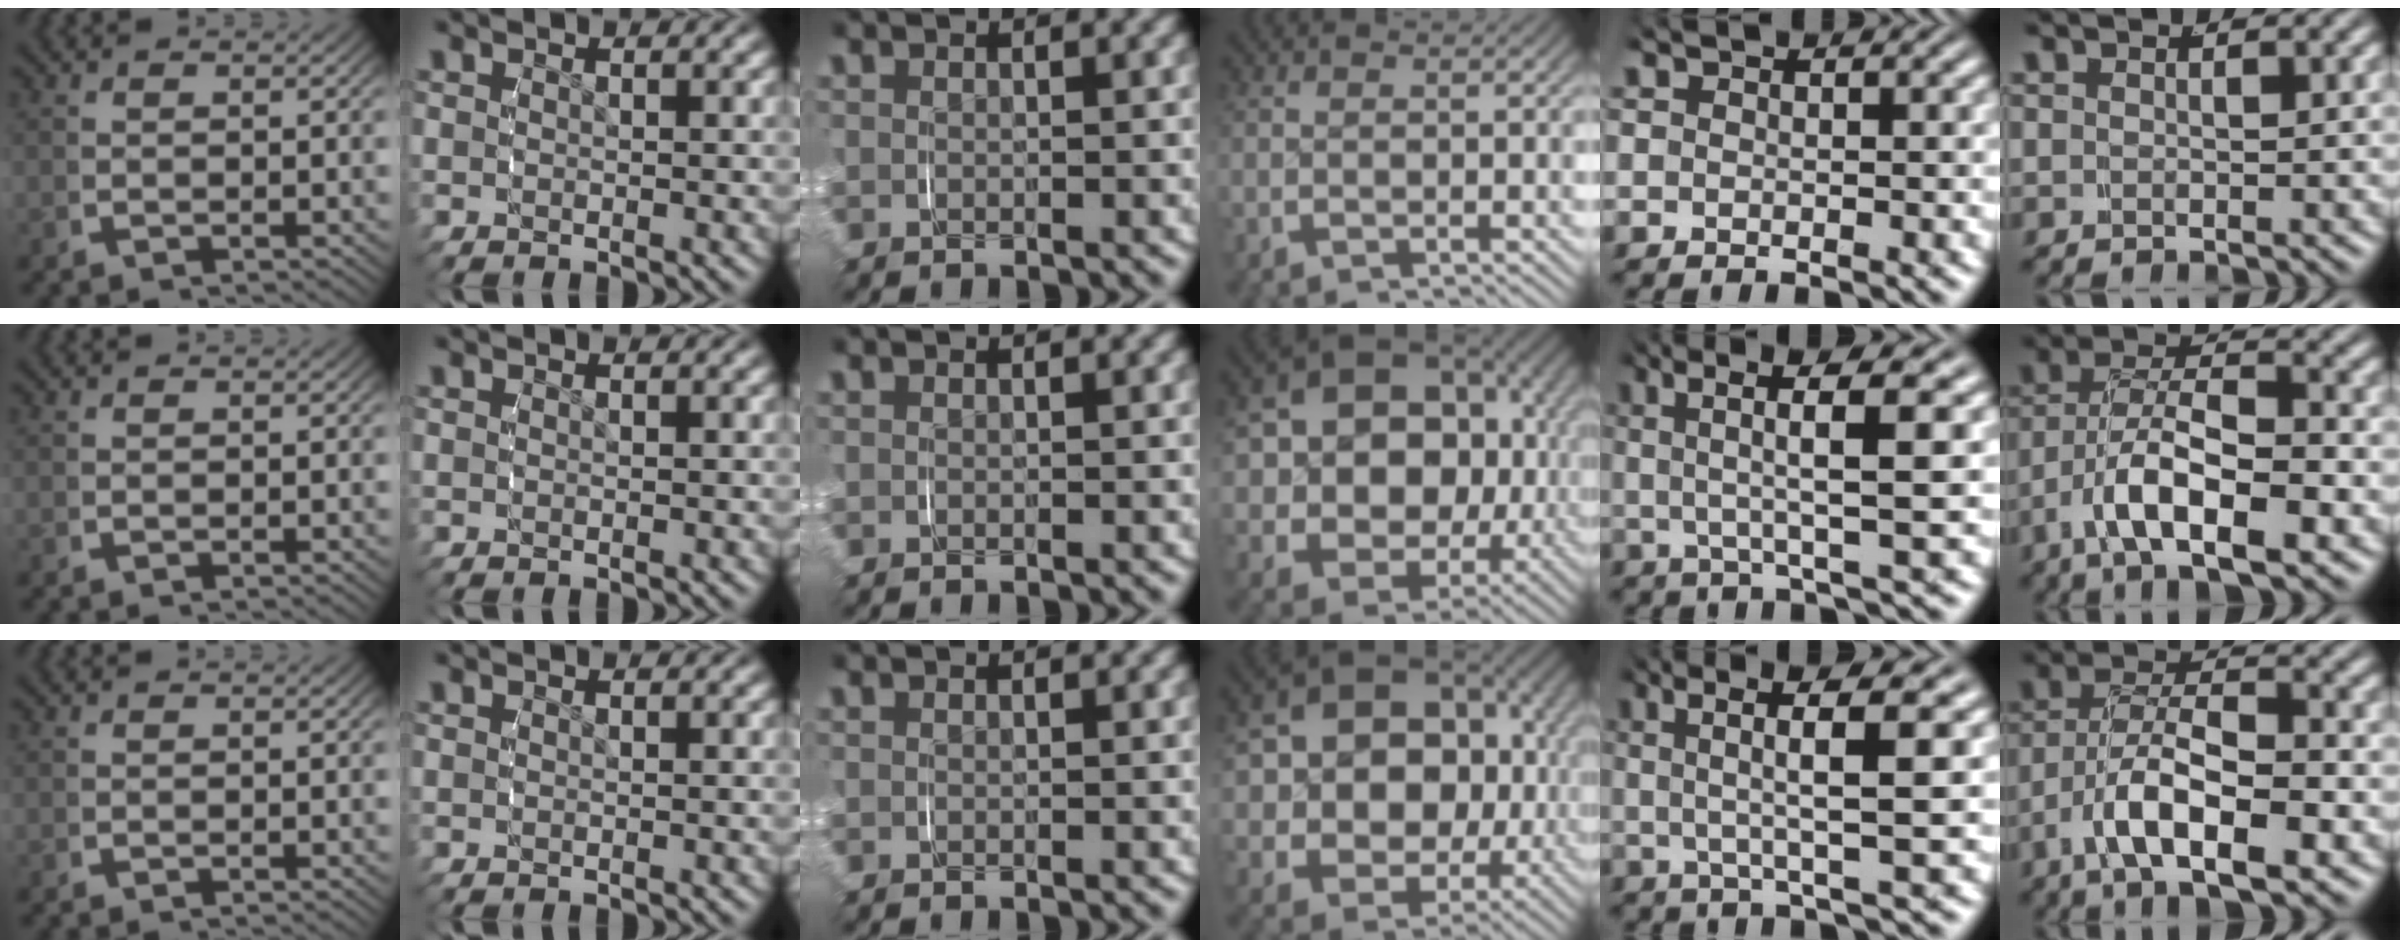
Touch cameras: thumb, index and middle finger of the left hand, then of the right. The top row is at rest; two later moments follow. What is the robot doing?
{"motion": "grasp_and_lifting", "object": "shirt"}